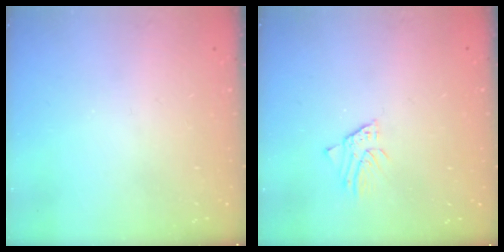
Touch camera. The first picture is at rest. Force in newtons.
{"total": 1.1, "press": 1.1, "slide": 0.0}